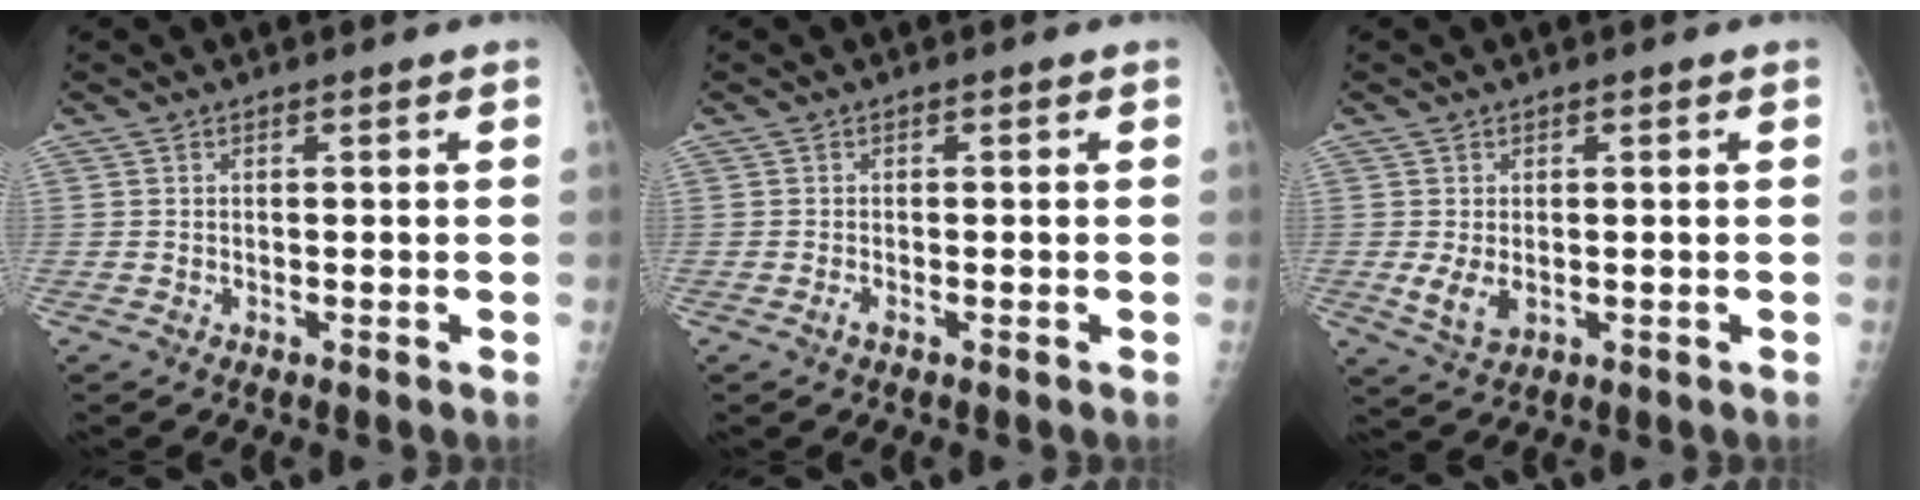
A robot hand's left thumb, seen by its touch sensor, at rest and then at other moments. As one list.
[{"total": 0.9, "force": [-0.5, 0.2, 0.7], "torque": [-0.019, 0.000, -0.009]}, {"total": 4.3, "force": [-0.6, 2.7, 3.3], "torque": [-0.063, -0.012, -0.002]}]